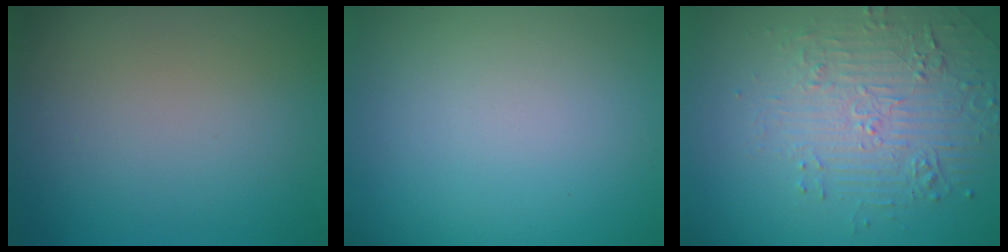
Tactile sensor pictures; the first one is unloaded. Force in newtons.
{"total": 0.0}
{"total": 4.9, "press": 3.6, "slide": 3.4}